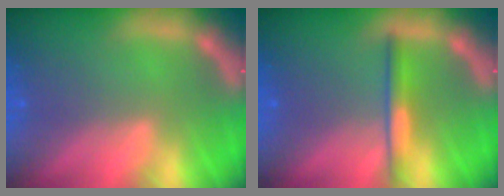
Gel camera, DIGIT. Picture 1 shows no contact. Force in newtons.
{"total": 2.5}